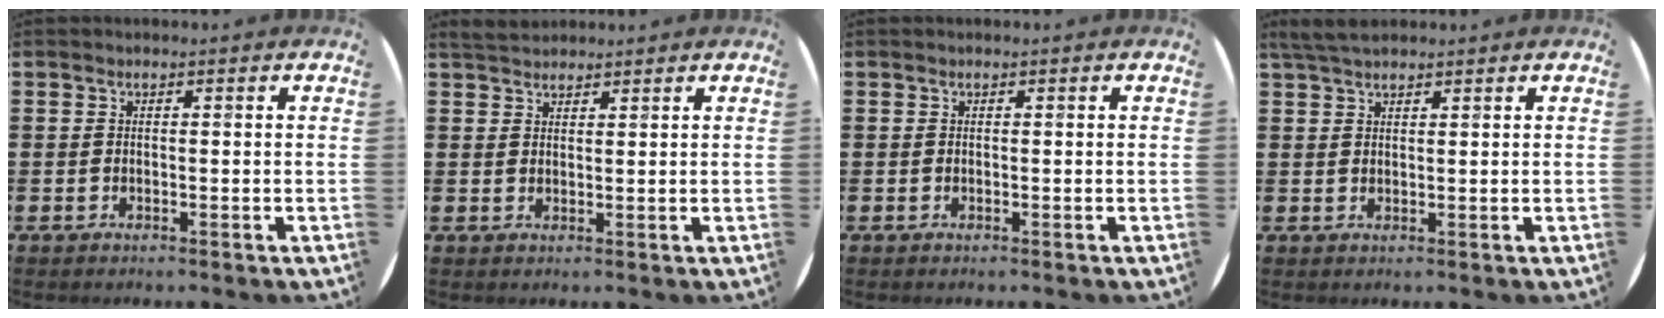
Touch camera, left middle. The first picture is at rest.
{"total": 2.9, "force": [2.7, 0.8, 0.5], "torque": [-0.015, 0.001, 0.053]}
{"total": 0.0}
{"total": 3.1, "force": [2.6, 0.8, 1.5], "torque": [-0.033, 0.007, 0.049]}